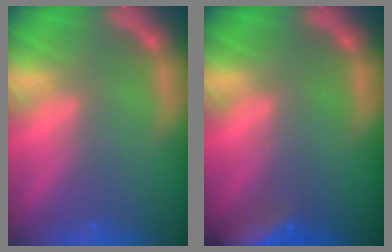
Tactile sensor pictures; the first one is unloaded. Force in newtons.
{"total": 7.0}